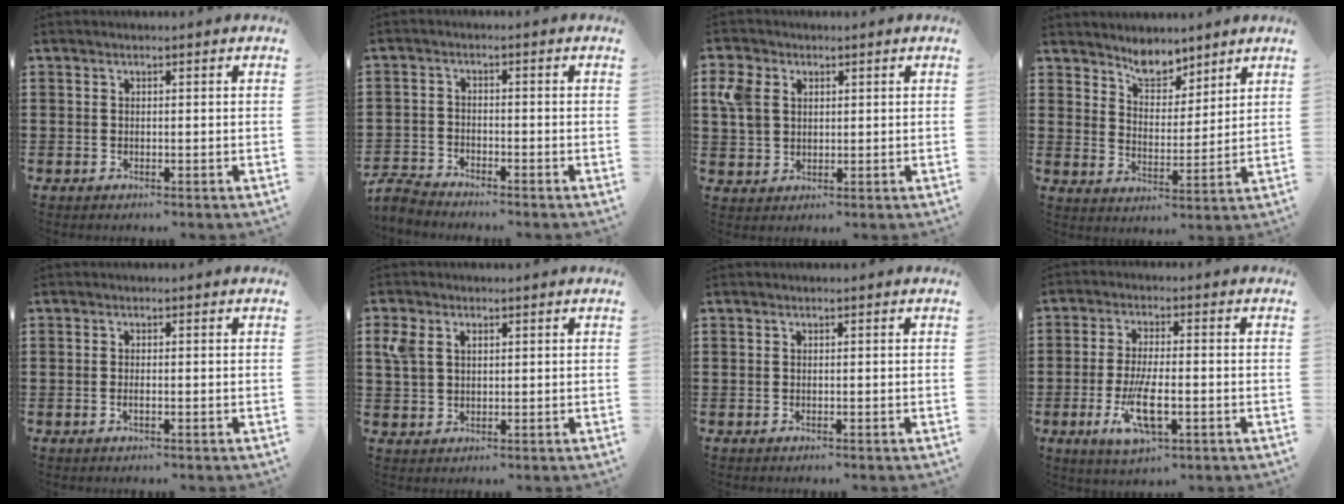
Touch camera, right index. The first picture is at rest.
{"total": 3.1, "force": [-3.0, 0.3, 0.2], "torque": [-0.016, 0.000, -0.065]}
{"total": 5.0, "force": [1.9, 3.8, 2.6], "torque": [-0.081, 0.010, 0.032]}
{"total": 5.9, "force": [5.1, 2.4, 1.5], "torque": [-0.043, -0.014, 0.094]}
{"total": 0.7, "force": [-0.4, 0.1, 0.6], "torque": [-0.012, -0.004, -0.006]}
{"total": 3.3, "force": [1.4, 2.4, 1.7], "torque": [-0.043, 0.009, 0.026]}
{"total": 0.0}
{"total": 8.2, "force": [-2.5, 2.6, 7.4], "torque": [-0.158, -0.018, -0.046]}